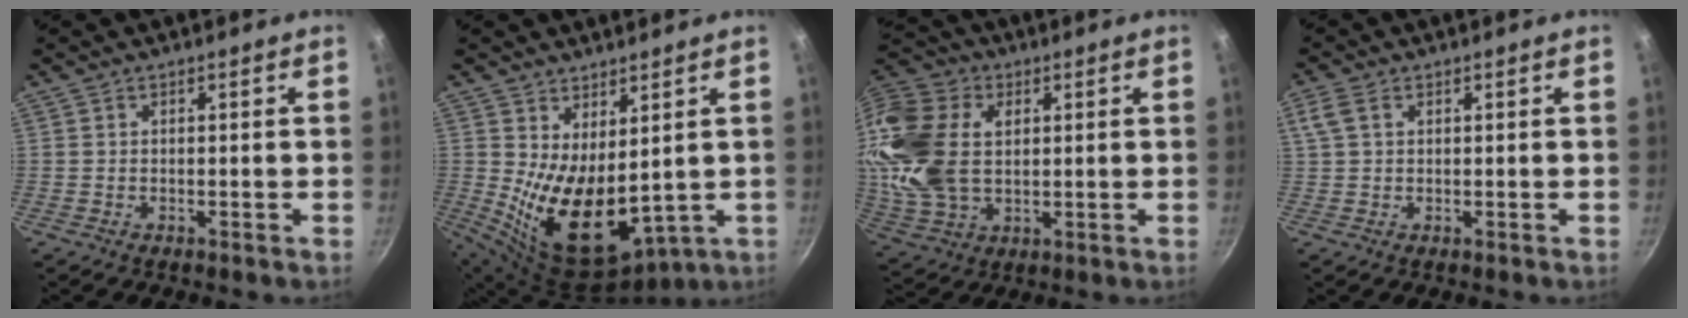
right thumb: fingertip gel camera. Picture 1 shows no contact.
{"total": 14.0, "force": [1.9, 7.7, 11.5], "torque": [-0.171, -0.049, 0.060]}
{"total": 21.4, "force": [3.7, 14.7, 15.1], "torque": [-0.309, 0.008, 0.069]}
{"total": 3.5, "force": [1.2, 2.2, 2.4], "torque": [-0.051, 0.008, 0.025]}